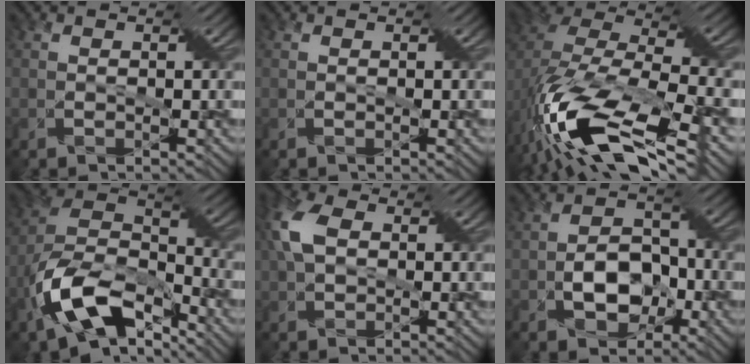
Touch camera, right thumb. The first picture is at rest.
{"total": 0.0}
{"total": 16.7, "force": [-7.0, 7.8, 13.0], "torque": [-0.307, -0.027, -0.114]}
{"total": 13.6, "force": [-6.9, 6.9, 9.5], "torque": [-0.214, -0.009, -0.136]}
{"total": 7.3, "force": [1.3, 4.4, 5.7], "torque": [-0.156, 0.014, 0.012]}
{"total": 6.3, "force": [-2.2, 3.9, 4.4], "torque": [-0.083, -0.001, -0.041]}